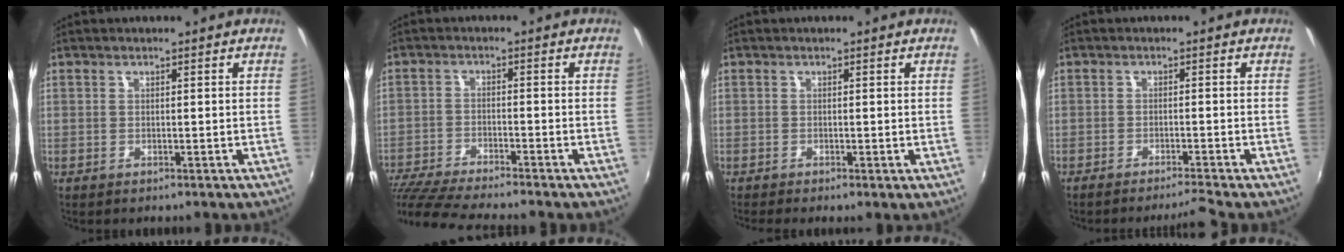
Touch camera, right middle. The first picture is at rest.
{"total": 11.5, "force": [-10.4, -0.2, 4.9], "torque": [-0.122, -0.032, -0.190]}
{"total": 0.6, "force": [0.0, -0.1, 0.5], "torque": [-0.010, -0.003, -0.003]}
{"total": 3.1, "force": [-2.8, -0.8, 1.0], "torque": [-0.029, 0.002, -0.051]}